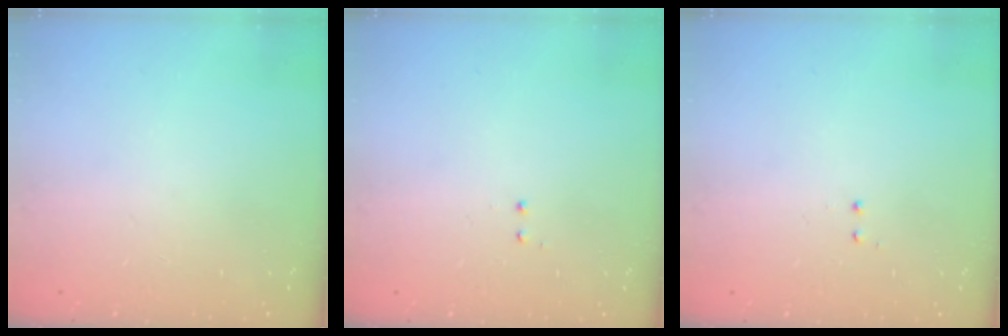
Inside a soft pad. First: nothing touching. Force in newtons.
{"total": 0.5, "press": 0.5, "slide": 0.3}
{"total": 0.5, "press": 0.5, "slide": 0.3}